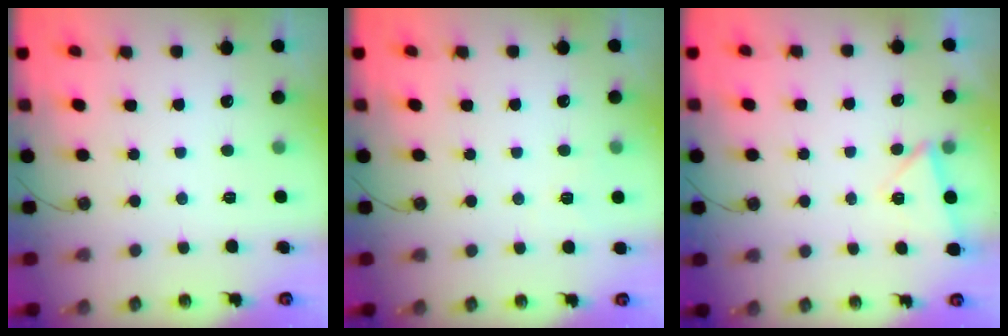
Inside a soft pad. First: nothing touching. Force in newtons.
{"total": 3.7, "press": 2.6, "slide": 2.6}
{"total": 4.9, "press": 4.2, "slide": 2.4}